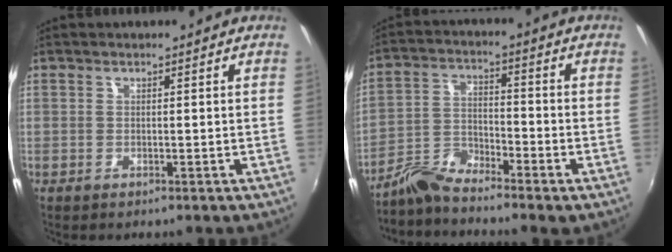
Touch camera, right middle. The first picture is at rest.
{"total": 6.2, "force": [-5.8, 0.8, 1.9], "torque": [-0.039, 0.012, -0.124]}